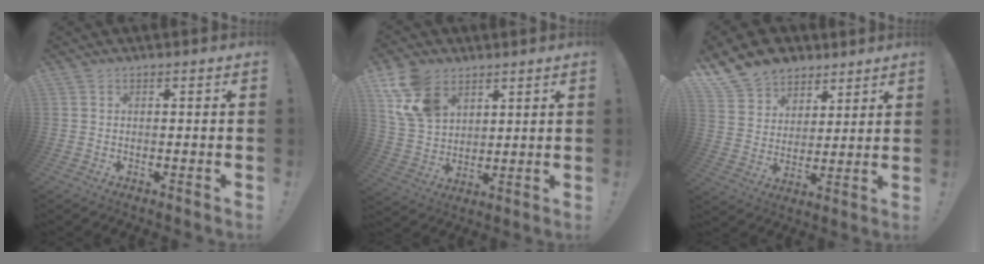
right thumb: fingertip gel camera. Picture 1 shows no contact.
{"total": 13.8, "force": [7.3, 9.4, 6.9], "torque": [-0.129, -0.029, 0.147]}
{"total": 12.3, "force": [8.5, 8.5, 2.7], "torque": [-0.058, -0.058, 0.170]}